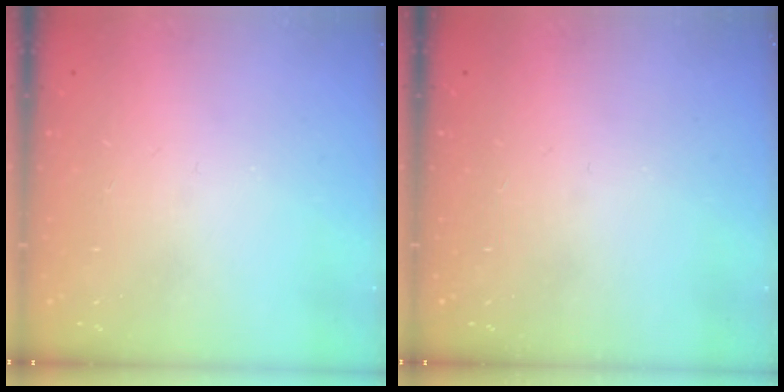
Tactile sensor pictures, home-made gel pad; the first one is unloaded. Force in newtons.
{"total": 0.0}